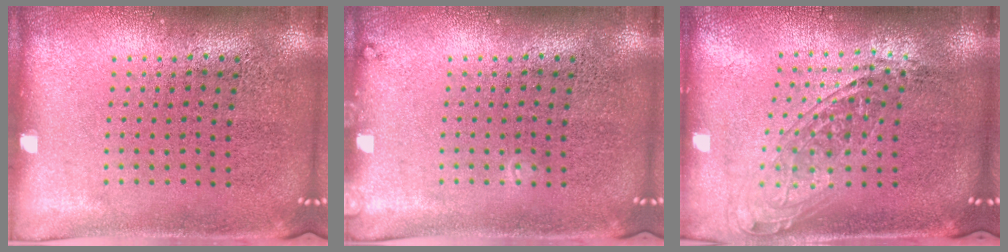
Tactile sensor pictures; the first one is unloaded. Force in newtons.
{"total": 0.6, "press": 0.6, "slide": 0.2}
{"total": 1.5, "press": 1.3, "slide": 0.9}